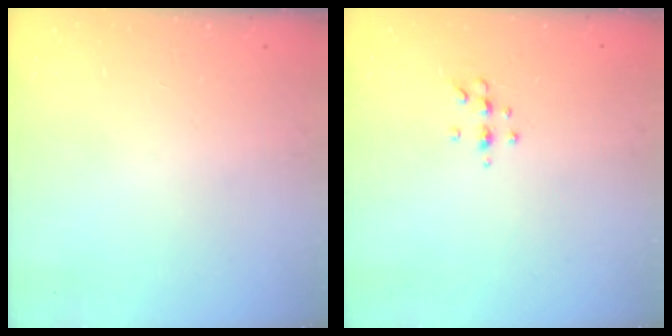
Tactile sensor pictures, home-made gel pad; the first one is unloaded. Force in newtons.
{"total": 4.7, "press": 4.6, "slide": 1.1}